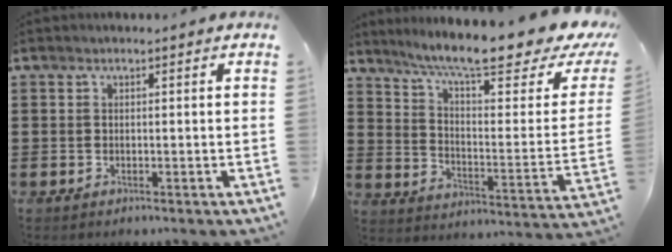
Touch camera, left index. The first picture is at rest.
{"total": 12.2, "force": [9.8, 0.6, 7.4], "torque": [-0.145, -0.071, 0.156]}